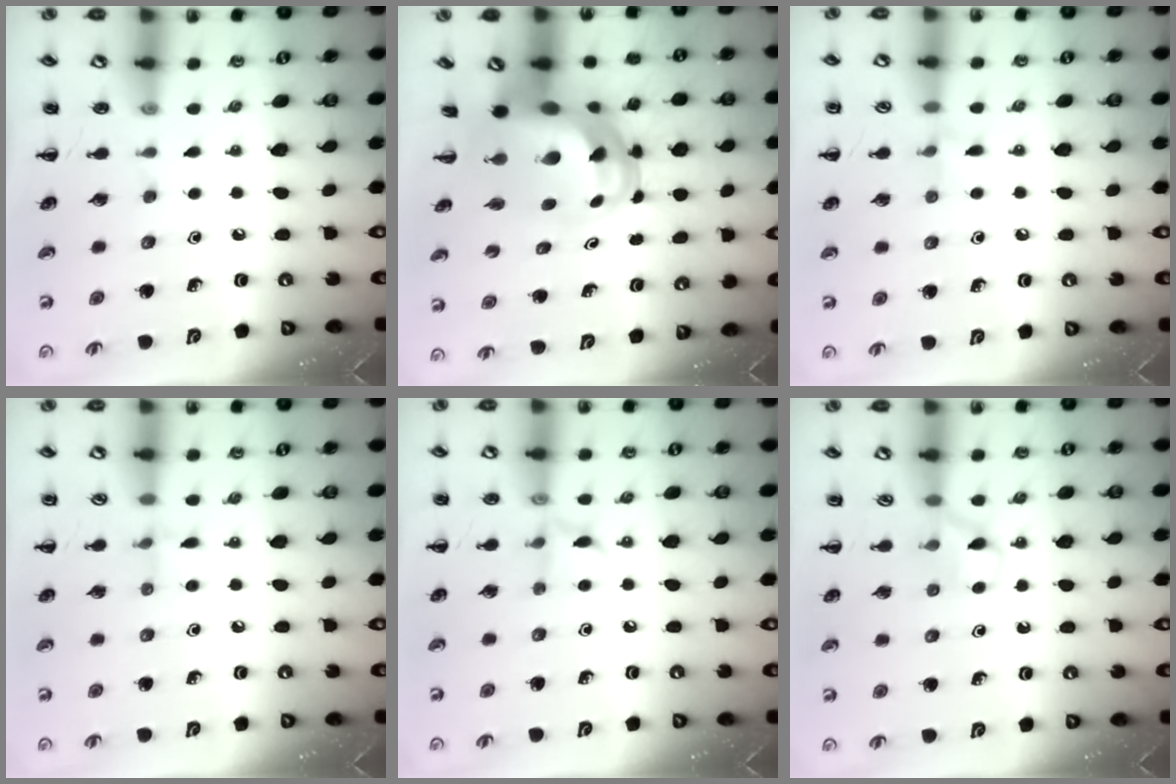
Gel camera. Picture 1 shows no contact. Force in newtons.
{"total": 9.1, "press": 8.8, "slide": 2.4}
{"total": 4.8, "press": 4.5, "slide": 1.8}
{"total": 5.3, "press": 5.0, "slide": 1.9}
{"total": 6.2, "press": 6.0, "slide": 1.4}
{"total": 4.8, "press": 4.6, "slide": 1.3}